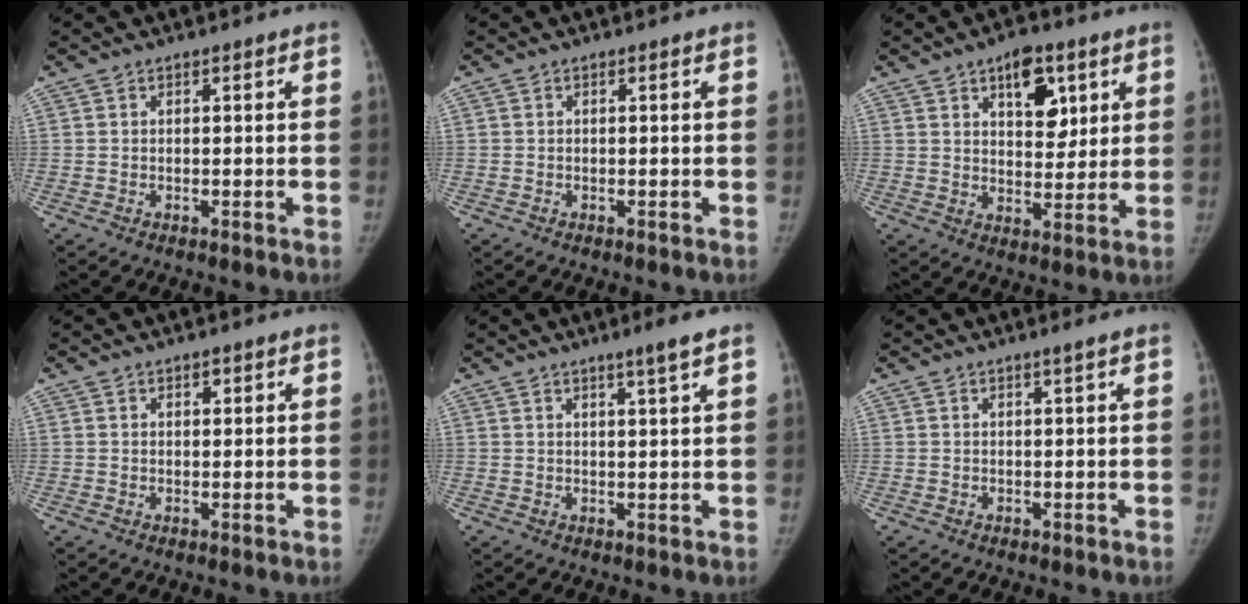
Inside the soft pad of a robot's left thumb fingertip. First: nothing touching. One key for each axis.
{"total": 0.0}
{"total": 10.0, "fx": 4.9, "fy": 5.6, "fz": 6.7, "tx": -0.062, "ty": -0.023, "tz": 0.073}
{"total": 1.3, "fx": 0.8, "fy": 0.7, "fz": 0.7, "tx": -0.002, "ty": -0.003, "tz": 0.011}
{"total": 3.6, "fx": 2.3, "fy": -0.5, "fz": 2.7, "tx": -0.044, "ty": -0.015, "tz": 0.038}
{"total": 0.9, "fx": 0.5, "fy": -0.2, "fz": 0.7, "tx": -0.015, "ty": -0.004, "tz": 0.011}